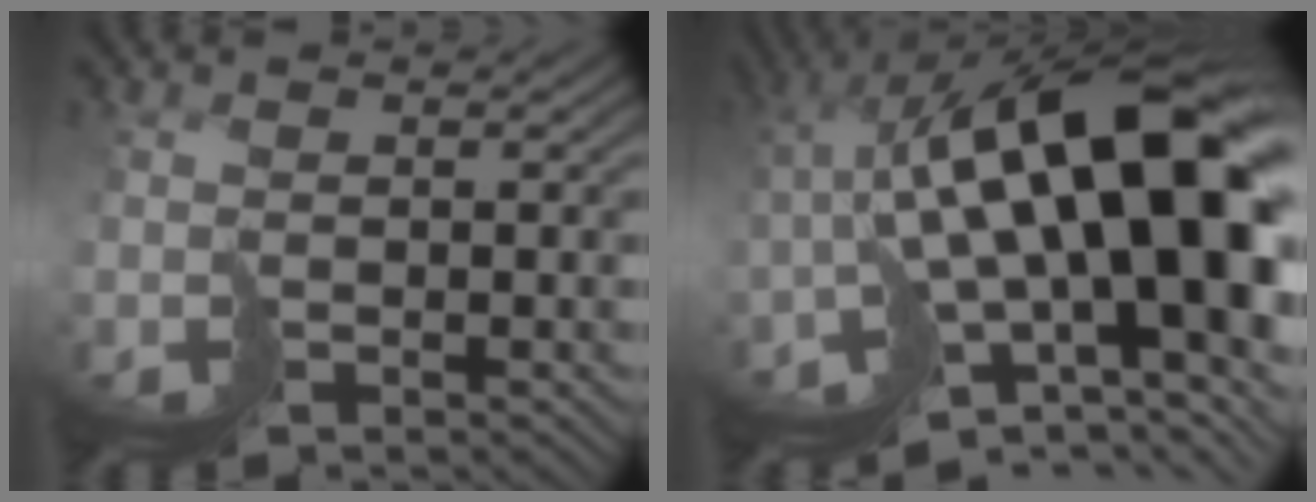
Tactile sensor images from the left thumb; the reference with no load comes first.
{"total": 20.9, "force": [0.0, 8.4, 19.1], "torque": [-0.285, -0.011, 0.015]}